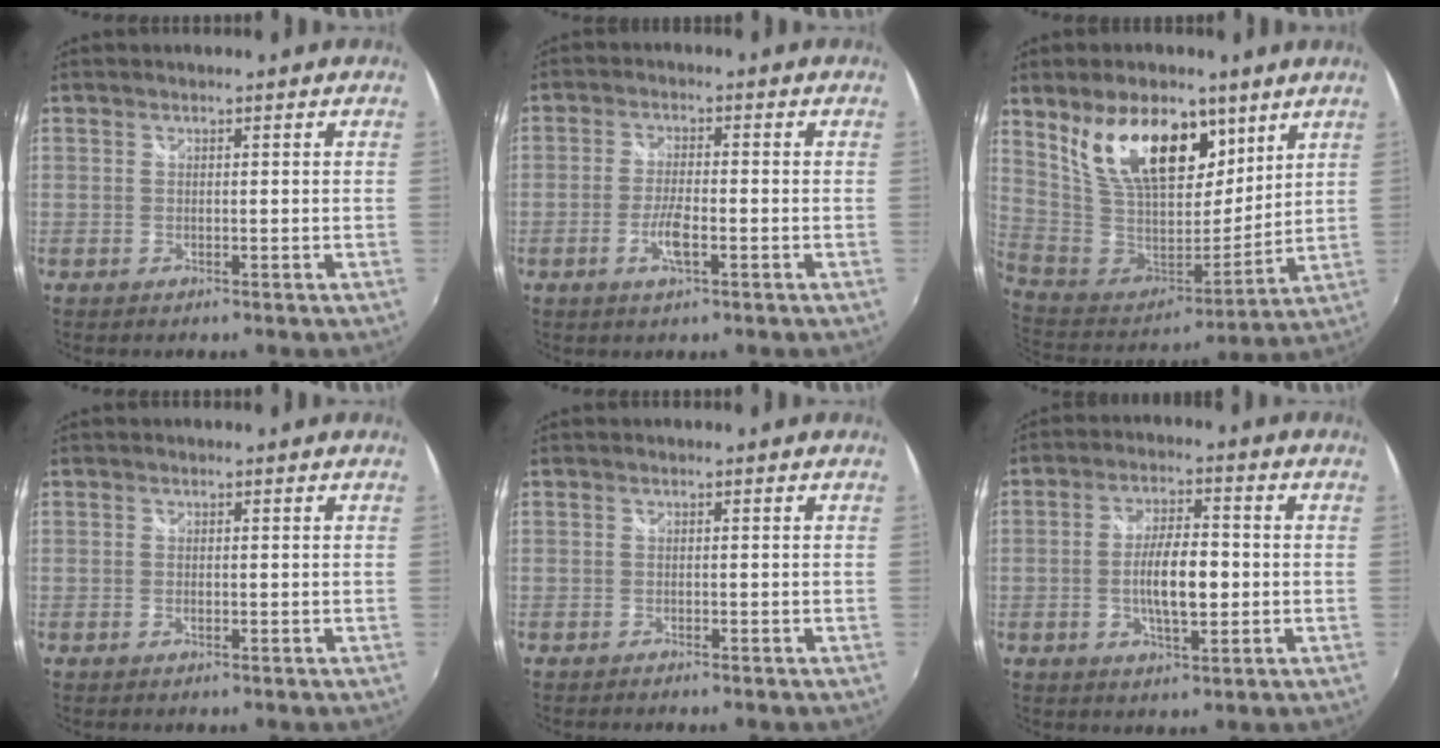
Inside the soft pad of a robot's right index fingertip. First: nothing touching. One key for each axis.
{"total": 4.8, "fx": -1.8, "fy": 1.2, "fz": 4.2, "tx": -0.091, "ty": -0.004, "tz": -0.036}
{"total": 21.1, "fx": 10.7, "fy": 11.4, "fz": 14.2, "tx": -0.272, "ty": 0.011, "tz": 0.208}
{"total": 0.5, "fx": -0.1, "fy": 0.3, "fz": 0.4, "tx": -0.009, "ty": -0.002, "tz": -0.004}
{"total": 0.9, "fx": -0.8, "fy": 0.2, "fz": 0.3, "tx": -0.010, "ty": -0.005, "tz": -0.016}
{"total": 8.5, "fx": -1.2, "fy": 2.9, "fz": 7.9, "tx": -0.147, "ty": 0.001, "tz": -0.019}